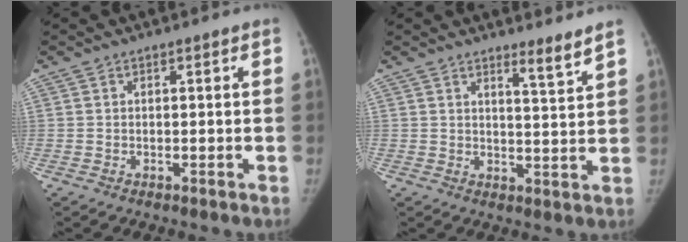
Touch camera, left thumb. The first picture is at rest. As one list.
[{"total": 4.0, "force": [3.4, -0.1, 2.1], "torque": [-0.030, -0.039, 0.052]}]